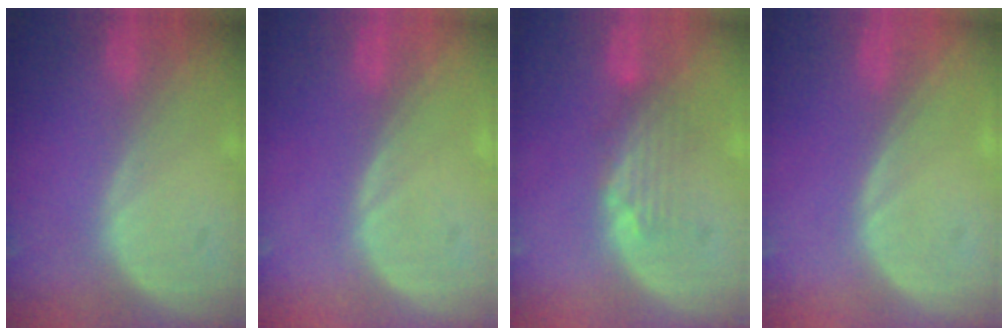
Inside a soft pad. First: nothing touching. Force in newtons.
{"total": 0.0}
{"total": 4.2, "press": 3.8, "slide": 1.9}
{"total": 0.0}